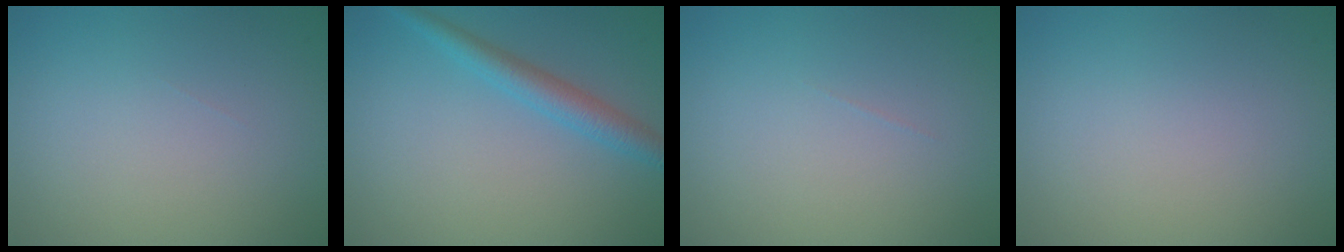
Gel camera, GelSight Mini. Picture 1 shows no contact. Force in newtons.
{"total": 2.8, "press": 2.8, "slide": 0.0}
{"total": 0.0}
{"total": 0.0}